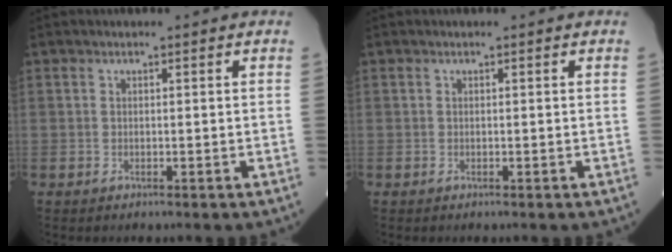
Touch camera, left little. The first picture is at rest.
{"total": 0.0}